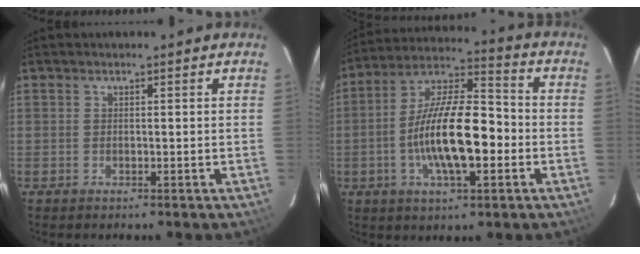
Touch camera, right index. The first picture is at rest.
{"total": 16.1, "force": [-3.5, 5.5, 14.7], "torque": [-0.273, 0.004, -0.067]}